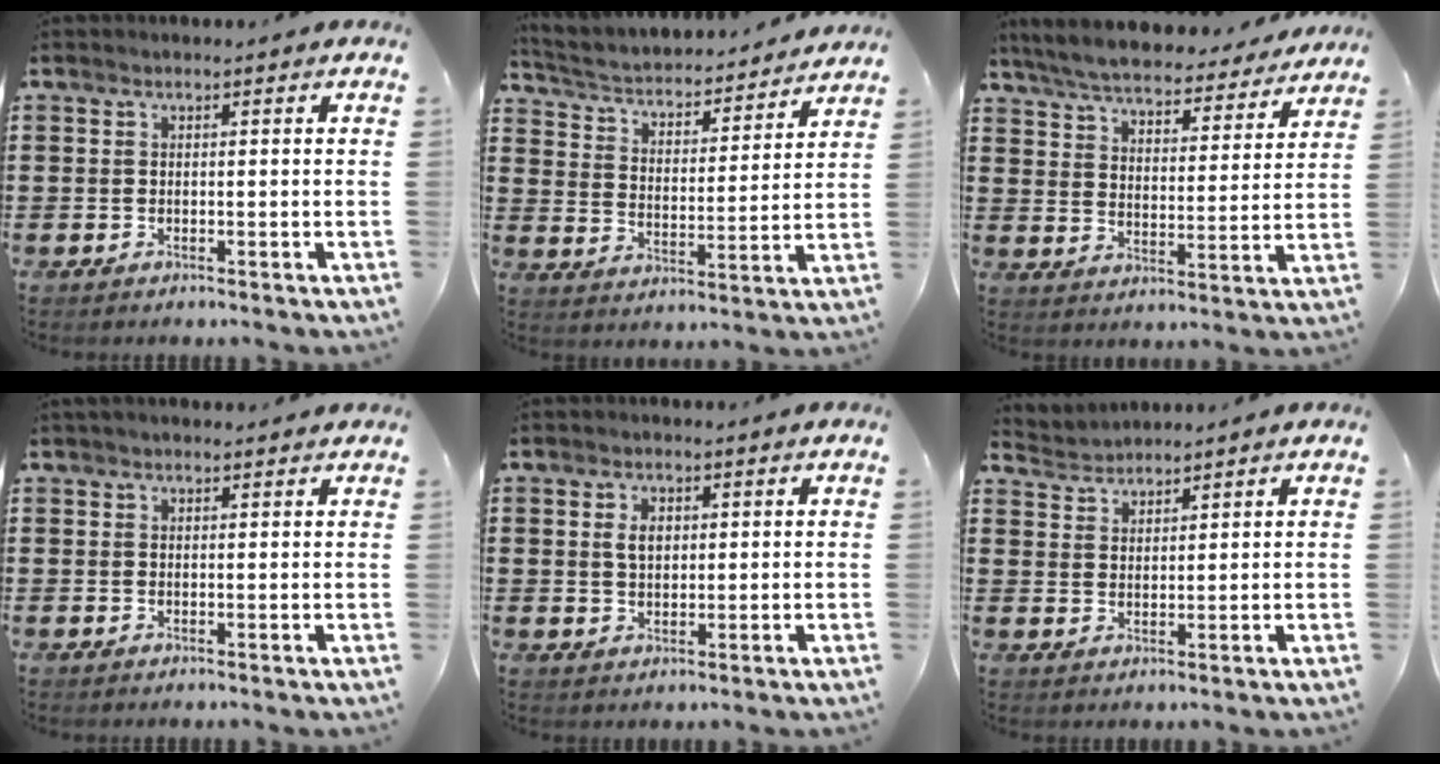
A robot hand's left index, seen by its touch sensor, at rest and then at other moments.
{"total": 2.8, "force": [2.6, 0.7, 0.5], "torque": [-0.030, -0.028, 0.033]}
{"total": 6.1, "force": [5.9, 0.4, 1.3], "torque": [-0.056, -0.041, 0.102]}
{"total": 1.1, "force": [0.9, 0.4, 0.4], "torque": [-0.009, 0.003, 0.018]}
{"total": 3.2, "force": [0.9, 2.0, 2.3], "torque": [-0.043, 0.007, 0.013]}
{"total": 2.5, "force": [2.4, 0.4, -0.6], "torque": [0.001, -0.003, 0.044]}